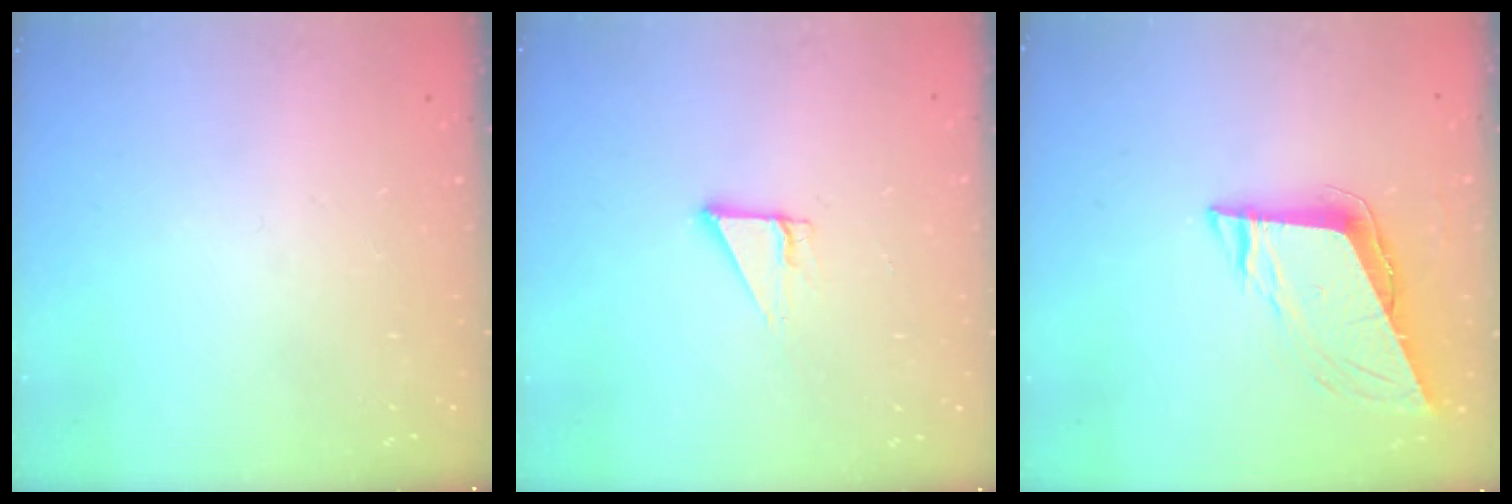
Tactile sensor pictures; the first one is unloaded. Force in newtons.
{"total": 3.1, "press": 3.1, "slide": 0.2}
{"total": 8.6, "press": 8.4, "slide": 1.9}